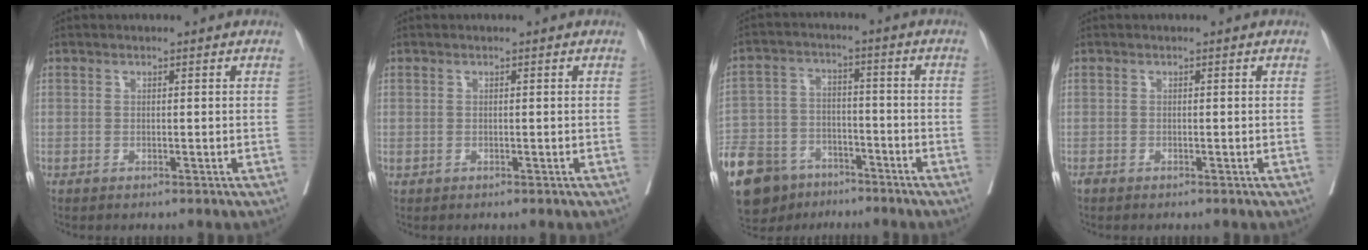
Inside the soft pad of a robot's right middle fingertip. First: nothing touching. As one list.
[{"total": 0.0}, {"total": 21.0, "force": [-14.3, 12.2, 9.3], "torque": [-0.269, -0.020, -0.233]}, {"total": 0.0}]